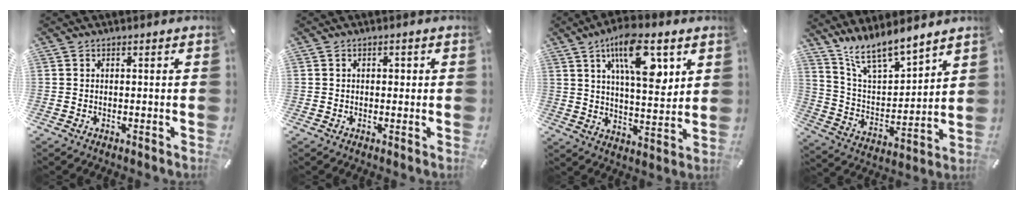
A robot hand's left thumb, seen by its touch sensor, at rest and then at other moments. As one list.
[{"total": 1.4, "force": [0.1, 1.1, 1.0], "torque": [-0.020, 0.008, -0.002]}, {"total": 15.6, "force": [7.9, 6.5, 11.8], "torque": [-0.184, -0.024, 0.130]}, {"total": 10.8, "force": [10.5, 1.9, 2.1], "torque": [-0.069, -0.090, 0.194]}]